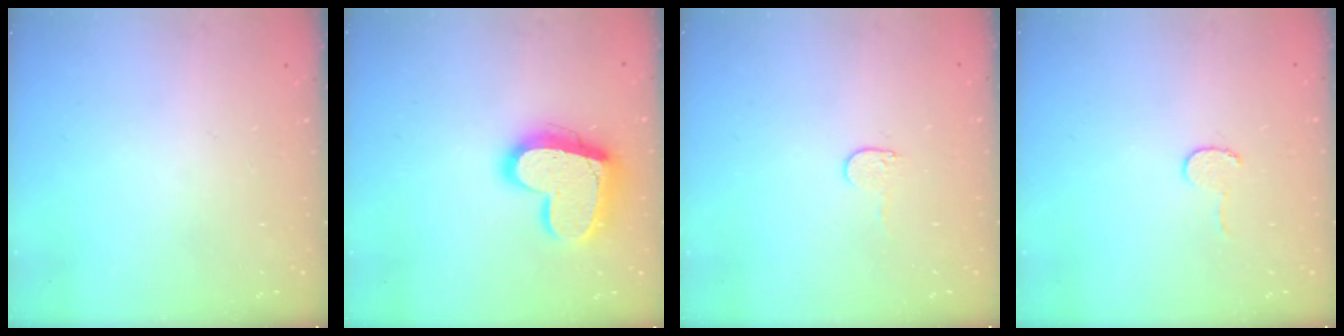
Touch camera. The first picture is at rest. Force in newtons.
{"total": 18.1, "press": 18.1, "slide": 1.6}
{"total": 4.0, "press": 4.0, "slide": 0.3}
{"total": 3.7, "press": 3.7, "slide": 0.4}